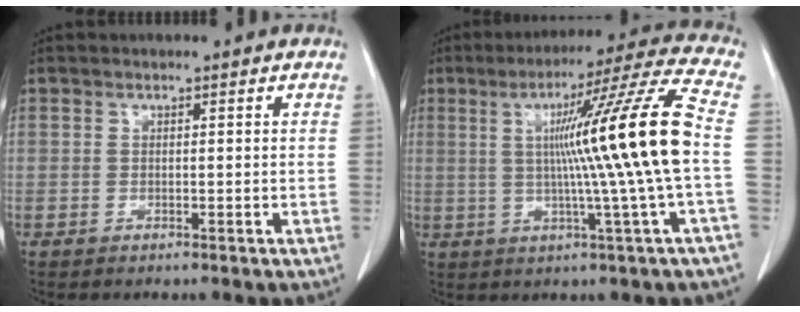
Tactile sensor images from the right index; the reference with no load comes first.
{"total": 17.2, "force": [0.7, -3.1, 16.9], "torque": [-0.249, 0.003, 0.005]}